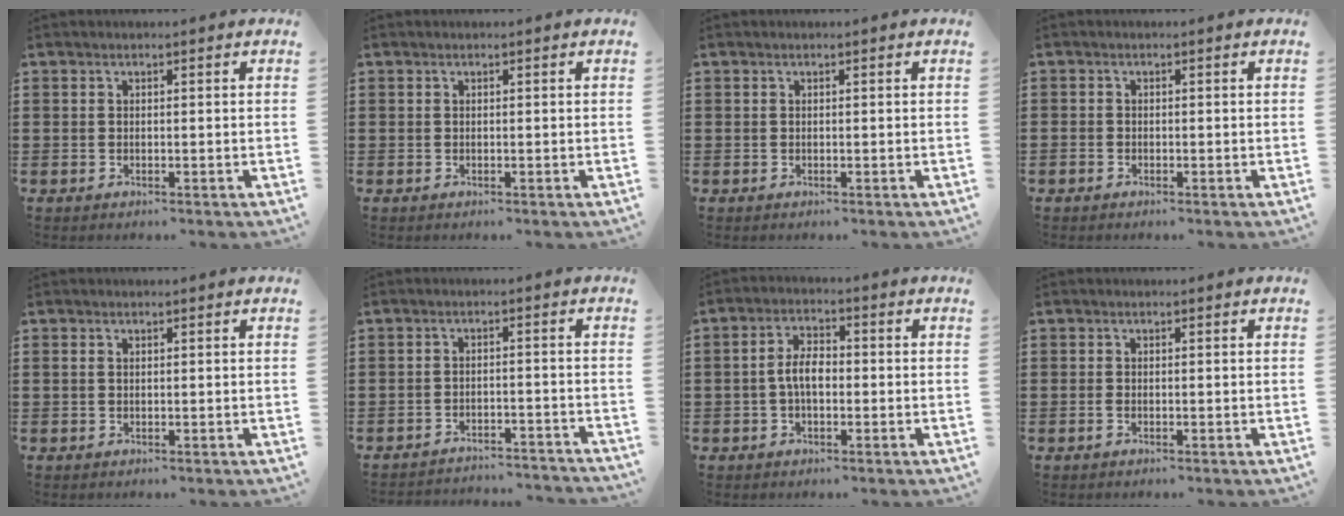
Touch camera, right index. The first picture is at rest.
{"total": 0.0}
{"total": 0.0}
{"total": 0.7, "force": [-0.6, 0.4, 0.2], "torque": [-0.005, -0.002, -0.011]}
{"total": 0.6, "force": [0.2, 0.4, 0.3], "torque": [-0.008, 0.003, 0.003]}
{"total": 2.8, "force": [-2.8, -0.2, 0.3], "torque": [-0.010, -0.002, -0.058]}
{"total": 4.5, "force": [-0.5, 2.1, 3.9], "torque": [-0.085, 0.002, -0.012]}
{"total": 0.7, "force": [-0.4, 0.2, 0.5], "torque": [-0.012, -0.005, -0.006]}